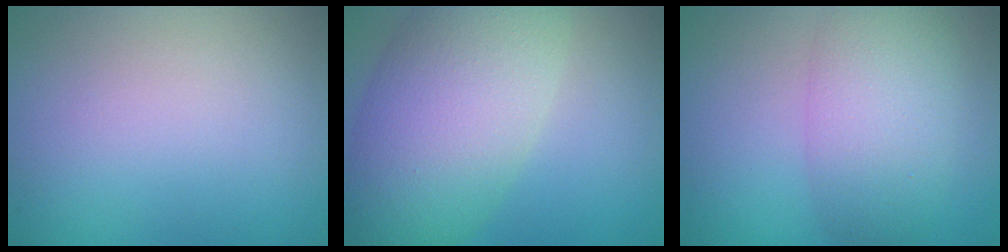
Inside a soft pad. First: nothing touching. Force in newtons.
{"total": 9.3, "press": 9.3, "slide": 0.5}
{"total": 5.9, "press": 5.9, "slide": 0.4}